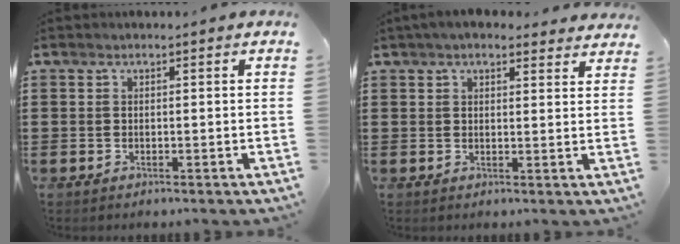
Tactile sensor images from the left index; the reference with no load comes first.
{"total": 3.8, "force": [3.3, 0.9, 1.6], "torque": [-0.041, -0.002, 0.062]}